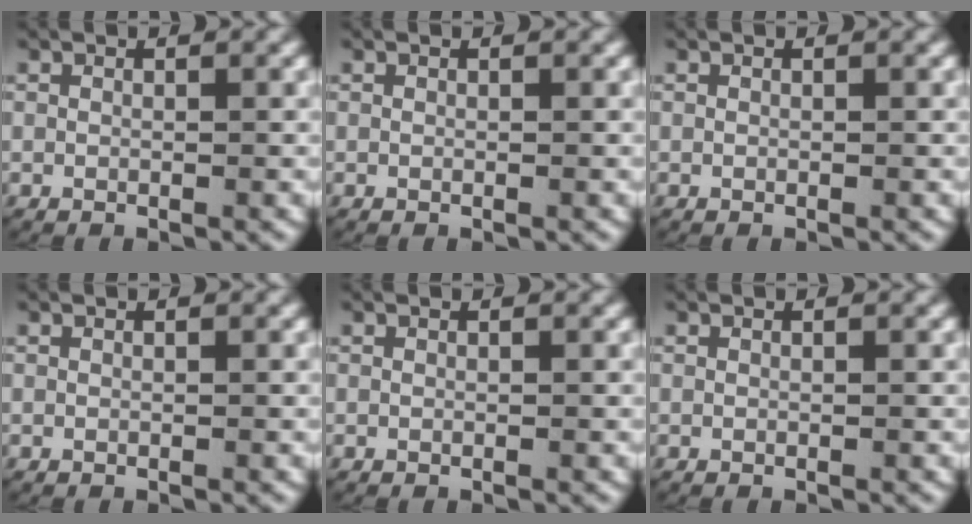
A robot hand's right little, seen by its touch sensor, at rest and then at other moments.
{"total": 0.0}
{"total": 0.0}
{"total": 0.0}
{"total": 0.0}
{"total": 0.0}